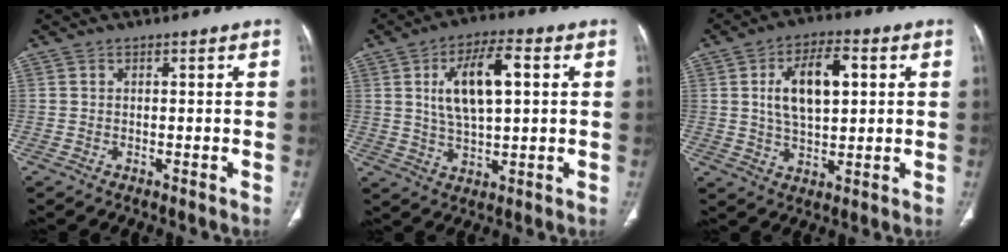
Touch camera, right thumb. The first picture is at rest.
{"total": 12.2, "force": [2.8, 5.2, 10.7], "torque": [-0.183, 0.004, 0.050]}
{"total": 11.8, "force": [2.6, 6.0, 9.9], "torque": [-0.158, 0.004, 0.044]}